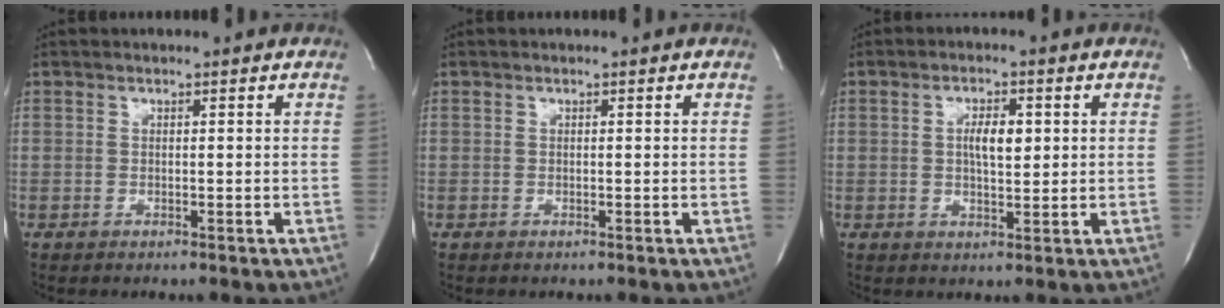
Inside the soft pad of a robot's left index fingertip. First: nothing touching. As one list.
[{"total": 0.0}, {"total": 4.4, "force": [0.7, 1.5, 4.1], "torque": [-0.068, 0.003, 0.010]}]